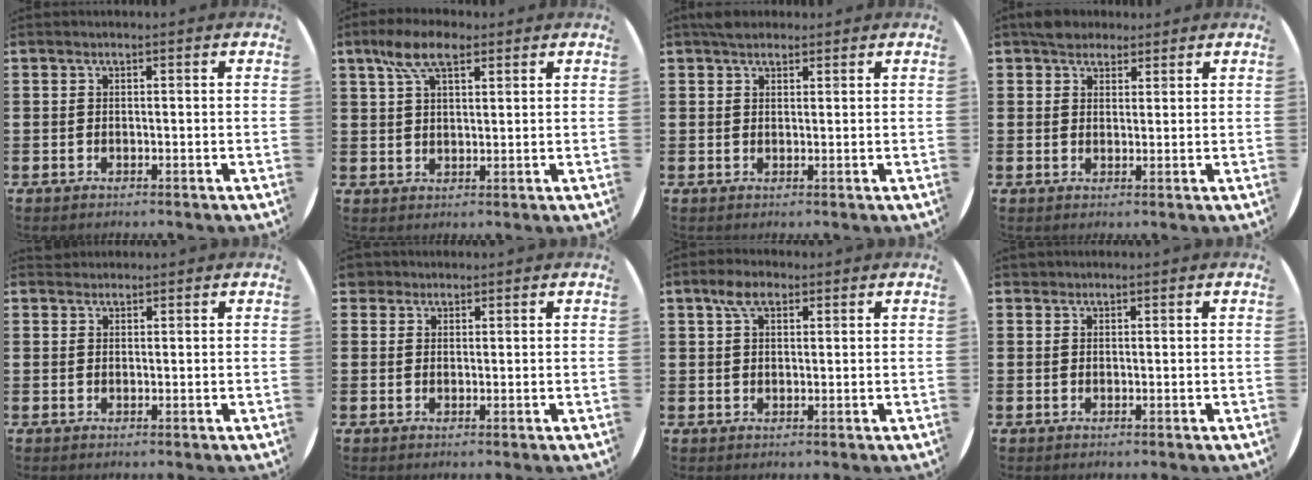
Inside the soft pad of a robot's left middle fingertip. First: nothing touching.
{"total": 6.9, "force": [4.4, 2.9, 4.5], "torque": [-0.090, 0.005, 0.077]}
{"total": 2.0, "force": [1.7, 0.9, 0.4], "torque": [-0.003, 0.002, 0.032]}
{"total": 2.9, "force": [2.6, 1.4, 0.2], "torque": [0.005, -0.001, 0.047]}
{"total": 0.9, "force": [0.9, 0.3, -0.2], "torque": [0.010, 0.000, 0.016]}
{"total": 1.6, "force": [1.4, 0.8, 0.0], "torque": [0.004, 0.002, 0.027]}
{"total": 3.8, "force": [2.5, 1.8, 2.3], "torque": [-0.041, 0.006, 0.042]}
{"total": 0.6, "force": [0.5, 0.1, -0.1], "torque": [0.002, 0.004, 0.010]}